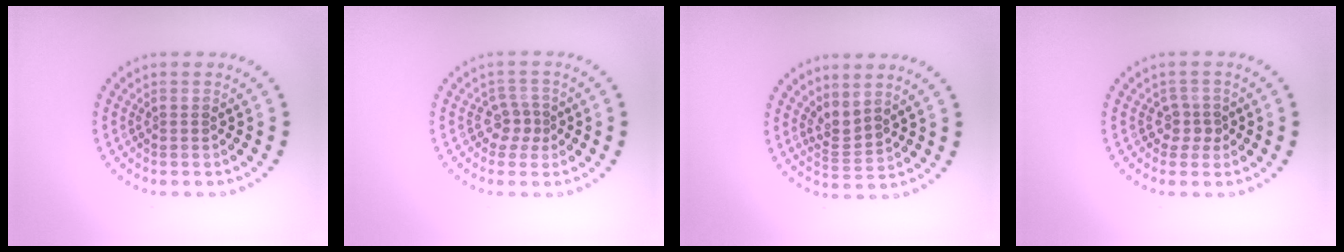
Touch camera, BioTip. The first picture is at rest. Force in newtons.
{"total": 2.0, "press": 1.5, "slide": 1.4}
{"total": 2.2, "press": 1.5, "slide": 1.6}
{"total": 1.7, "press": 1.1, "slide": 1.3}